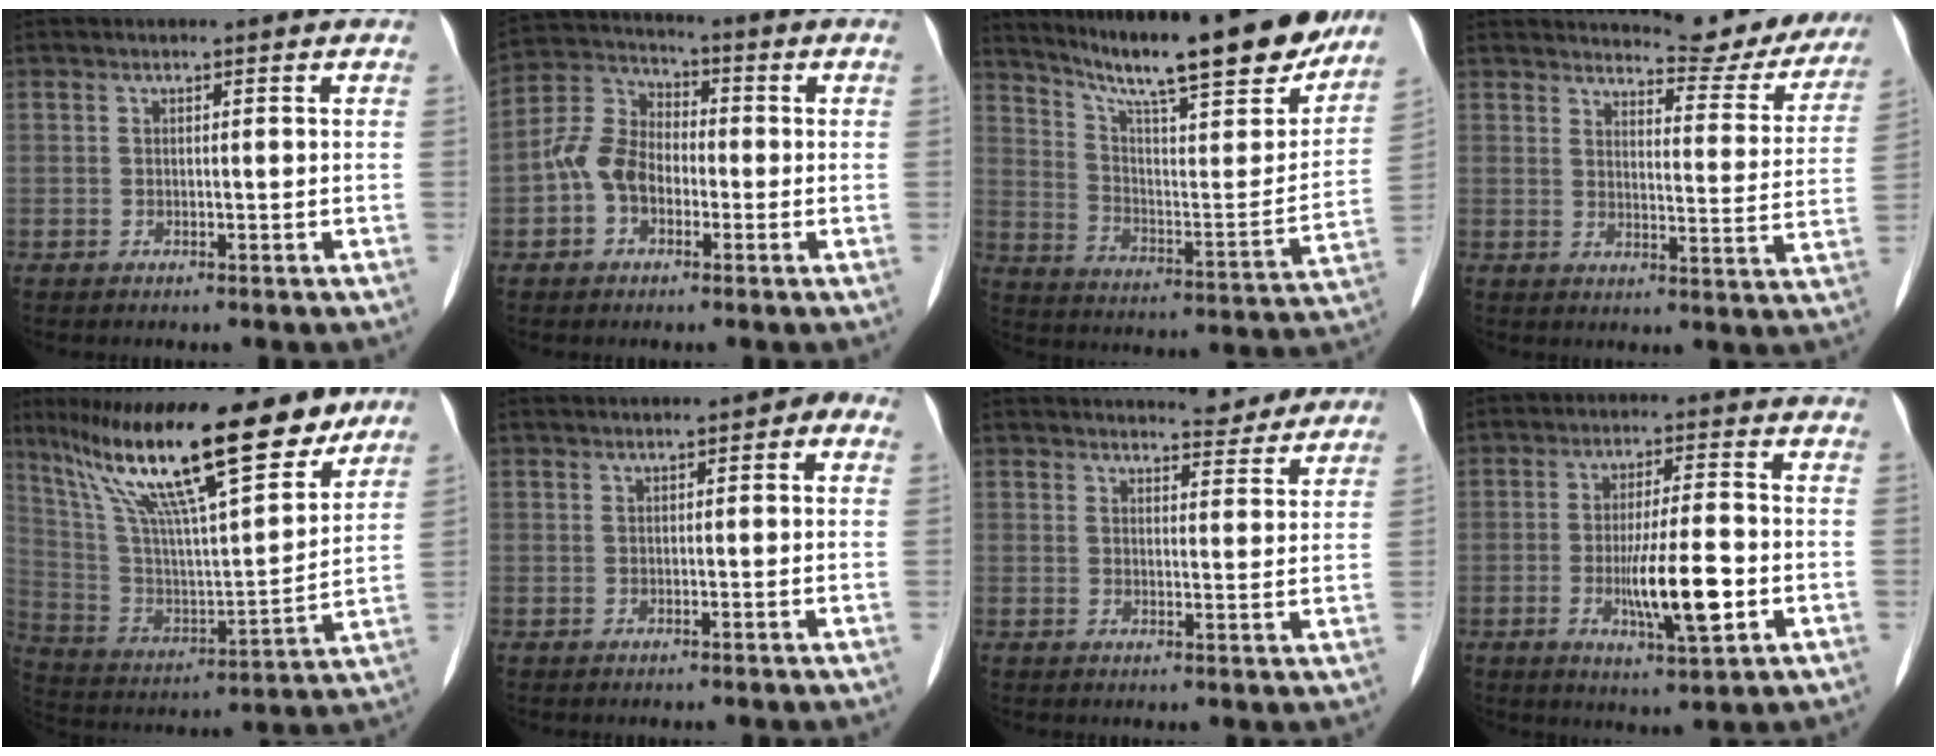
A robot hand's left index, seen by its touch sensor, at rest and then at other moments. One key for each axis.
{"total": 7.6, "fx": -2.0, "fy": 5.5, "fz": 4.8, "tx": -0.113, "ty": 0.030, "tz": -0.046}
{"total": 24.8, "fx": 20.7, "fy": 3.3, "fz": 13.3, "tx": -0.218, "ty": -0.023, "tz": 0.295}
{"total": 13.2, "fx": 12.6, "fy": 2.7, "fz": 3.0, "tx": -0.024, "ty": -0.039, "tz": 0.136}
{"total": 23.8, "fx": 17.1, "fy": 4.1, "fz": 16.0, "tx": -0.285, "ty": 0.007, "tz": 0.298}
{"total": 3.1, "fx": 1.3, "fy": 1.0, "fz": 2.6, "tx": -0.030, "ty": 0.018, "tz": 0.013}
{"total": 6.7, "fx": 6.4, "fy": 1.4, "fz": 1.3, "tx": -0.016, "ty": -0.007, "tz": 0.074}
{"total": 9.4, "fx": -2.4, "fy": 1.3, "fz": 9.0, "tx": -0.163, "ty": -0.009, "tz": -0.039}